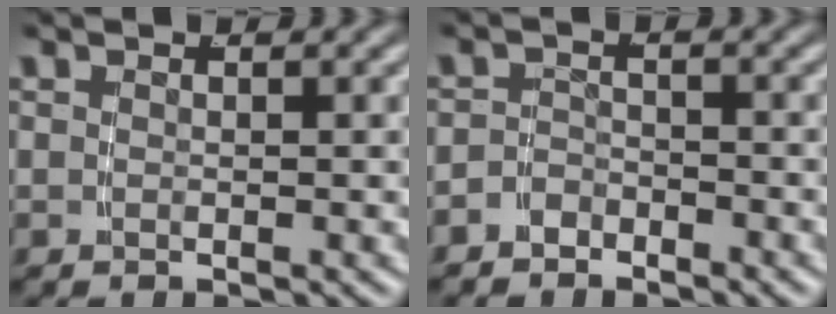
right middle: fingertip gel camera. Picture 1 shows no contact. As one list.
[{"total": 2.8, "force": [-2.5, 1.1, 0.0], "torque": [-0.002, -0.012, -0.040]}]